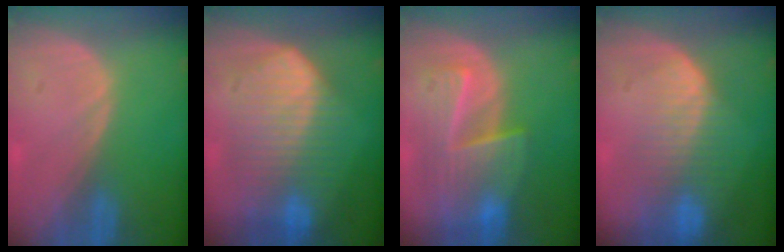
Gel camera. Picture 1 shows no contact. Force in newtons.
{"total": 10.5, "press": 10.4, "slide": 0.6}
{"total": 8.7, "press": 8.1, "slide": 3.1}
{"total": 8.5, "press": 7.4, "slide": 4.3}